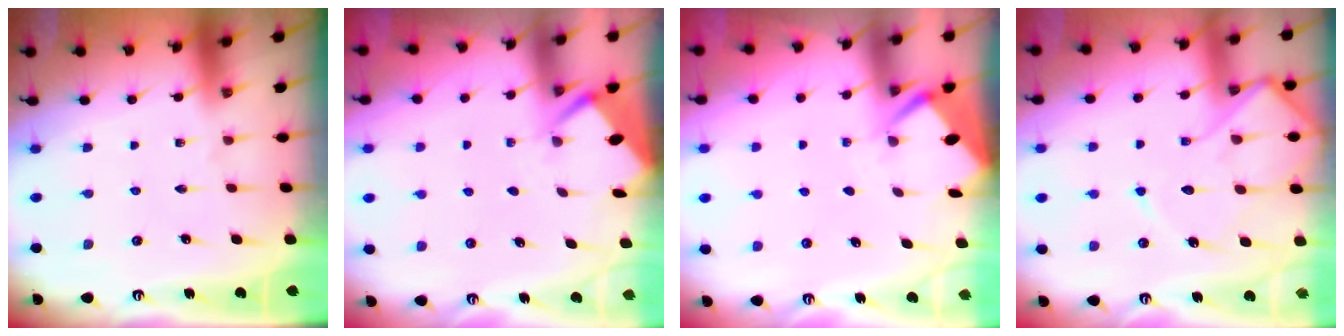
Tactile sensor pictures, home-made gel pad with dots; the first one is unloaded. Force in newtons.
{"total": 2.6, "press": 2.6, "slide": 0.3}
{"total": 2.7, "press": 2.7, "slide": 0.3}
{"total": 11.4, "press": 11.3, "slide": 1.0}